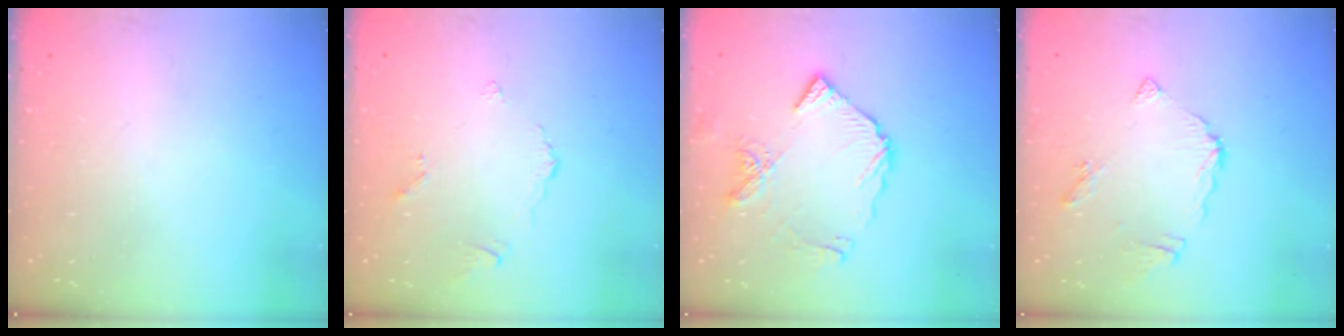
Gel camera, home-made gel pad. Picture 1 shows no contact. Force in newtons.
{"total": 2.6, "press": 2.6, "slide": 0.6}
{"total": 10.6, "press": 10.5, "slide": 1.2}
{"total": 7.6, "press": 7.6, "slide": 0.8}